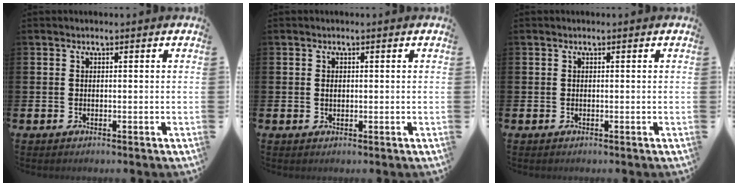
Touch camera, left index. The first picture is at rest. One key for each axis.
{"total": 0.8, "fx": 0.2, "fy": 0.5, "fz": 0.6, "tx": -0.002, "ty": 0.001, "tz": 0.000}
{"total": 0.0}